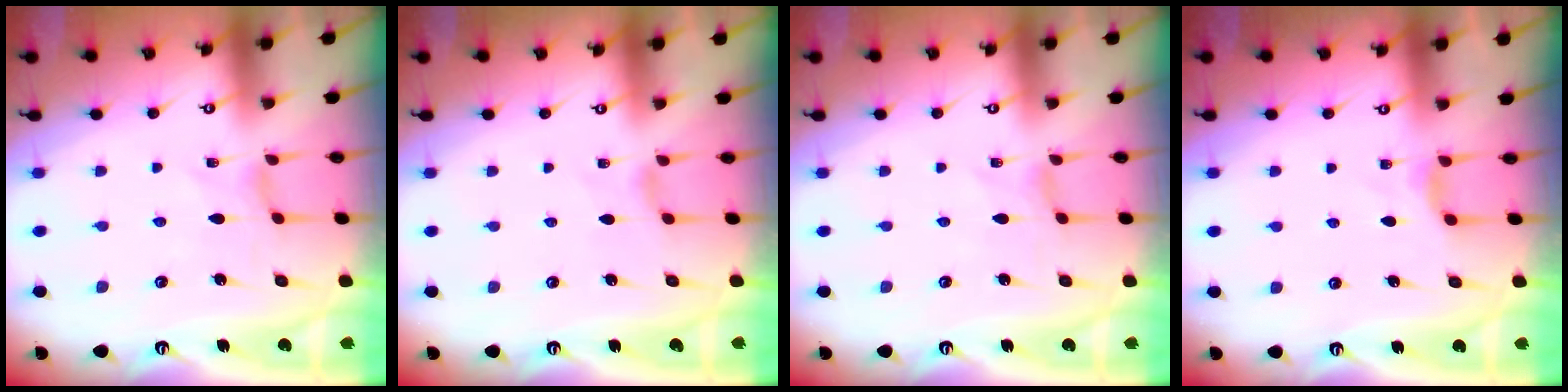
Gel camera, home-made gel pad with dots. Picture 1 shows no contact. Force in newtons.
{"total": 1.2, "press": 1.2, "slide": 0.4}
{"total": 0.0}
{"total": 4.6, "press": 4.5, "slide": 0.7}